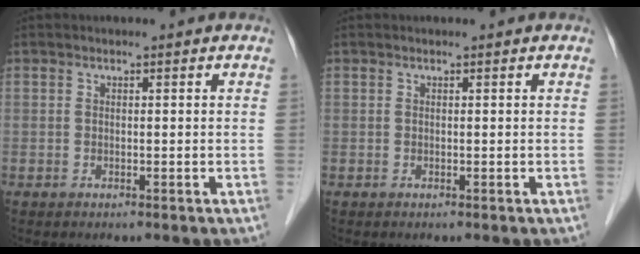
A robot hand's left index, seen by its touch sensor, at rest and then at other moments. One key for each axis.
{"total": 0.0}